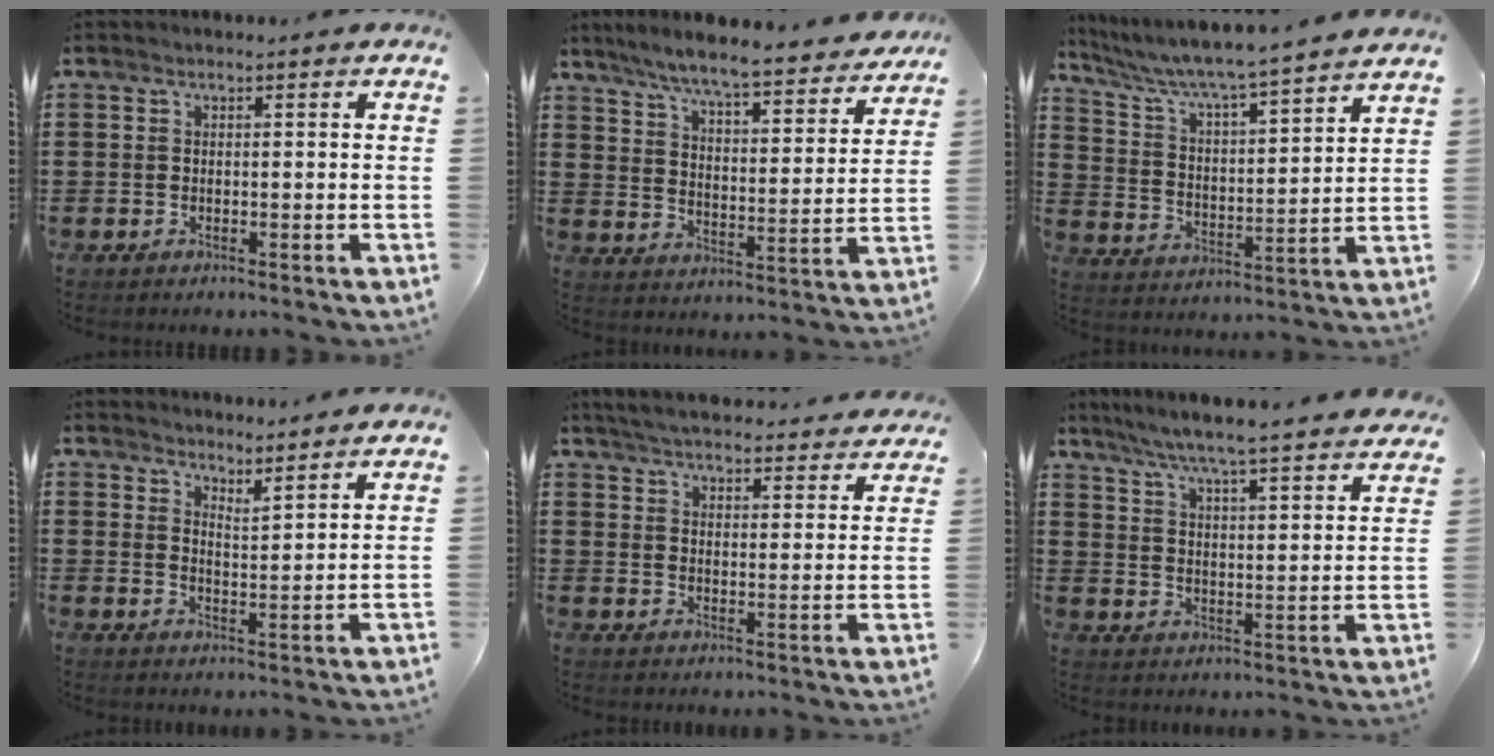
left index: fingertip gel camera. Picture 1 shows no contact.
{"total": 6.7, "force": [6.3, -0.5, 2.2], "torque": [-0.071, -0.046, 0.106]}
{"total": 5.1, "force": [4.6, -0.4, 2.0], "torque": [-0.062, -0.040, 0.070]}
{"total": 3.3, "force": [3.3, -0.5, -0.2], "torque": [-0.009, -0.021, 0.060]}
{"total": 4.9, "force": [4.9, -0.2, 0.6], "torque": [-0.034, -0.032, 0.084]}
{"total": 5.6, "force": [5.2, -1.0, 1.9], "torque": [-0.061, -0.047, 0.083]}